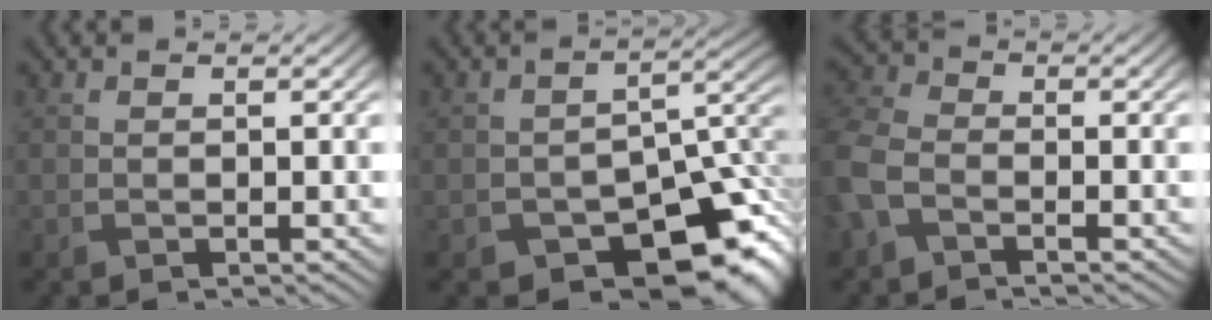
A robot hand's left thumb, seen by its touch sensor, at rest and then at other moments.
{"total": 12.9, "force": [-7.2, 8.1, 7.1], "torque": [-0.086, -0.010, -0.115]}
{"total": 6.0, "force": [-2.7, 4.1, 3.5], "torque": [-0.106, -0.009, -0.068]}